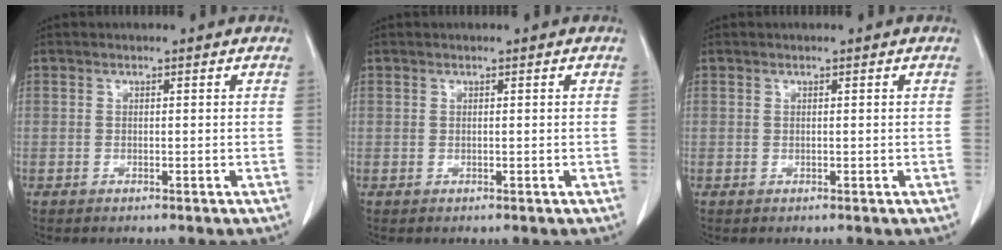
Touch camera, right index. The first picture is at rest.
{"total": 0.0}
{"total": 0.0}